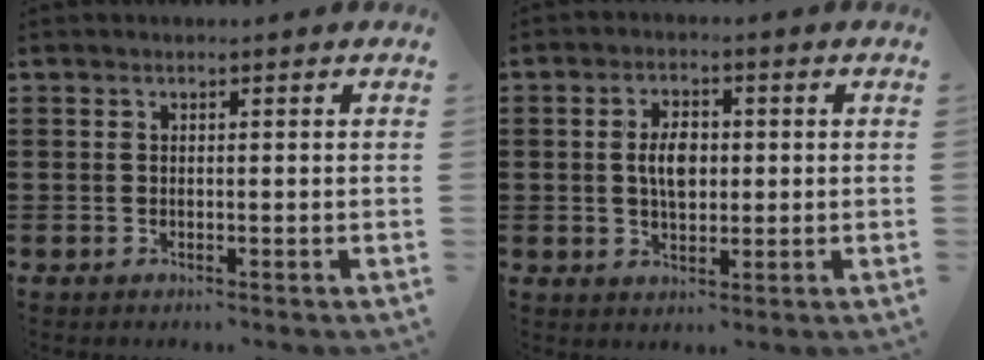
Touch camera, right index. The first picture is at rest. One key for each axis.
{"total": 4.7, "fx": 0.2, "fy": 2.6, "fz": 3.9, "tx": -0.063, "ty": 0.003, "tz": -0.002}